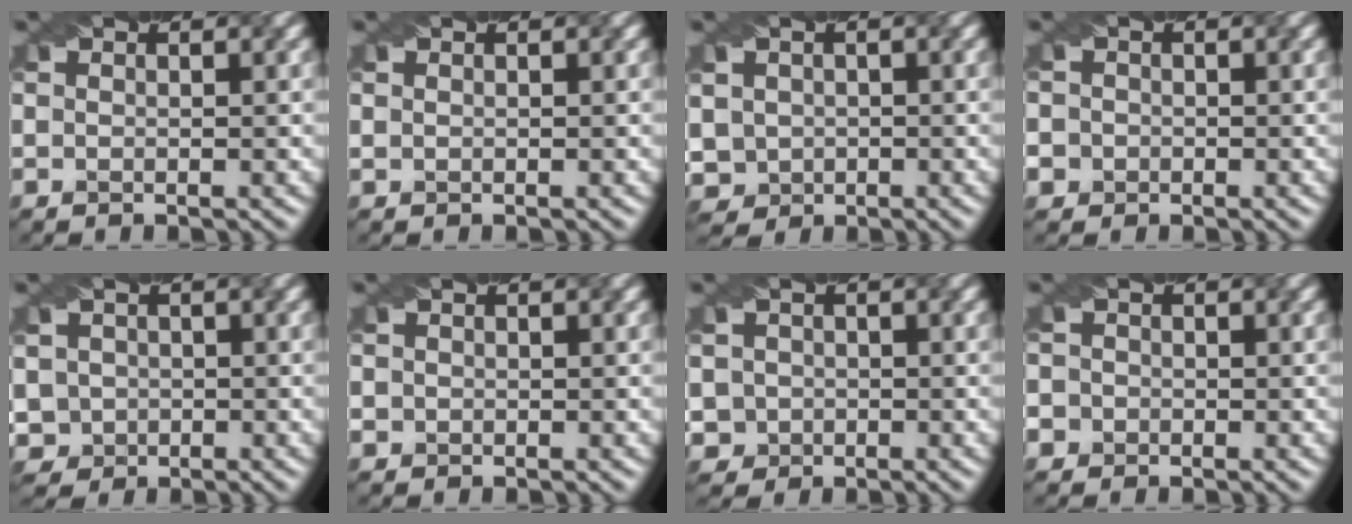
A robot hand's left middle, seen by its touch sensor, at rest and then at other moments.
{"total": 0.0}
{"total": 2.8, "force": [-0.2, 2.7, 0.7], "torque": [-0.024, 0.011, 0.004]}
{"total": 4.6, "force": [-0.9, 4.3, 1.4], "torque": [-0.029, 0.025, -0.039]}
{"total": 2.3, "force": [-0.2, 2.3, 0.4], "torque": [-0.007, 0.012, 0.003]}
{"total": 1.9, "force": [0.4, 1.7, 0.7], "torque": [-0.002, 0.019, -0.001]}
{"total": 2.6, "force": [-0.3, 2.6, 0.4], "torque": [0.000, 0.016, -0.006]}
{"total": 3.7, "force": [-0.9, 3.4, 1.0], "torque": [-0.016, 0.027, -0.040]}